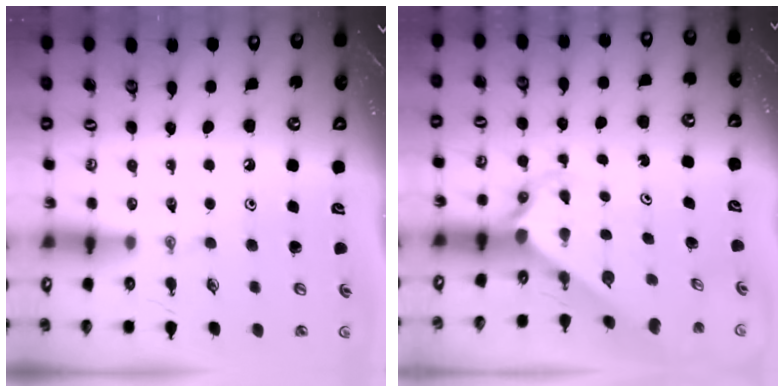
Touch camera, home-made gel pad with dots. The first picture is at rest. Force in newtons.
{"total": 2.1, "press": 2.1, "slide": 0.1}